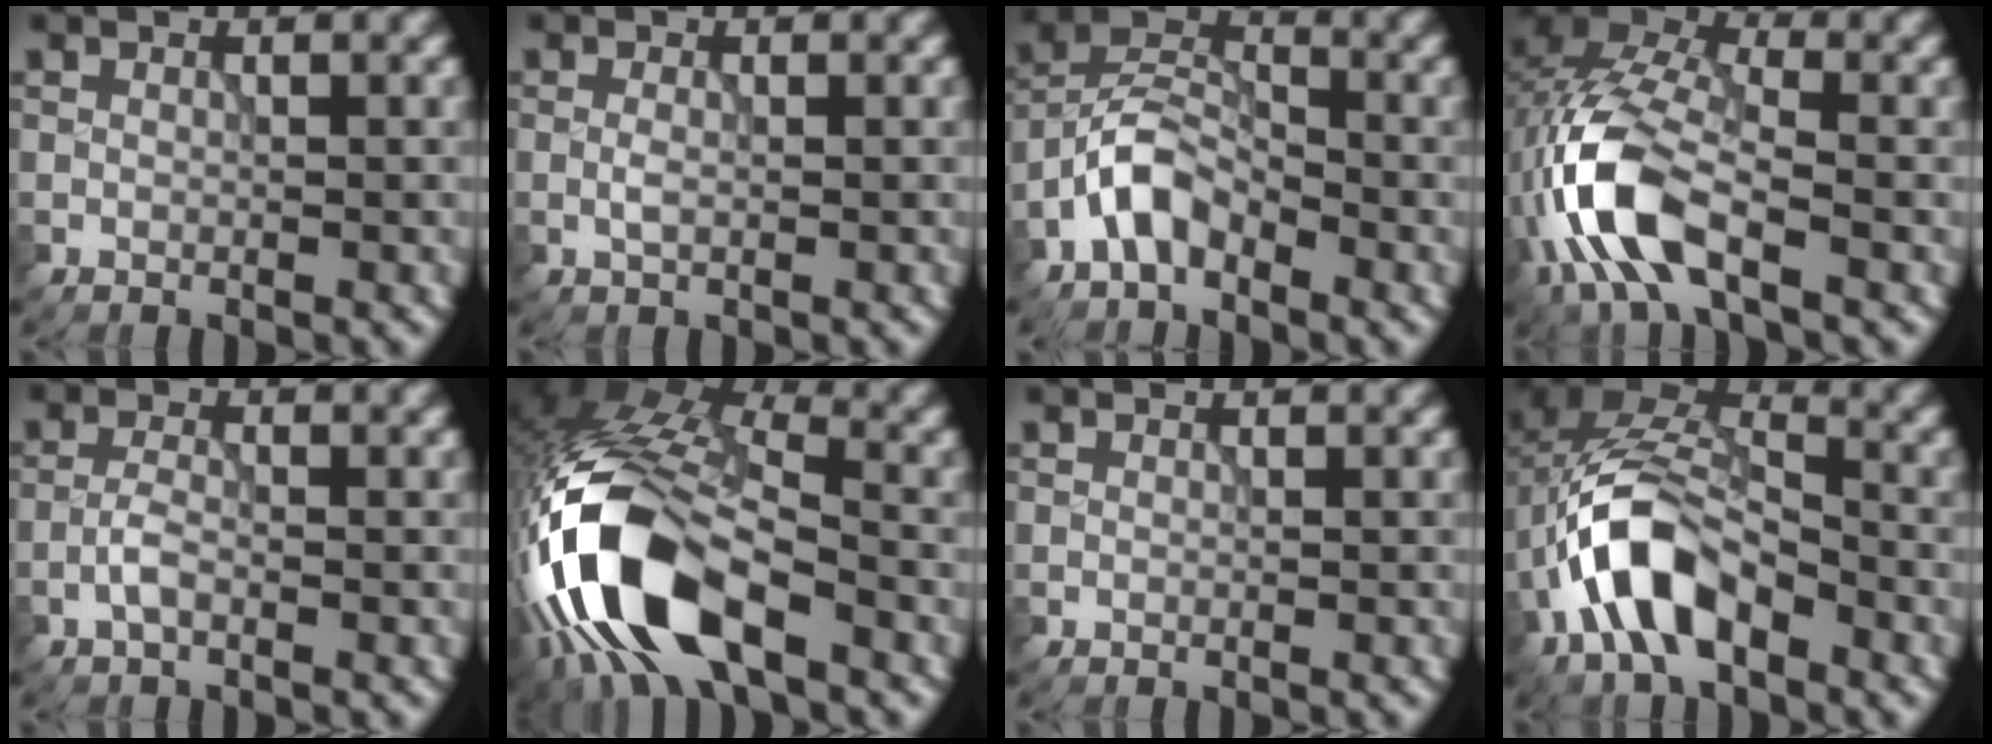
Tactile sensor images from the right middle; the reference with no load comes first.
{"total": 0.8, "force": [-0.1, 0.3, 0.8], "torque": [-0.018, 0.000, -0.005]}
{"total": 4.4, "force": [-2.7, 2.4, 2.6], "torque": [-0.045, 0.018, -0.062]}
{"total": 9.0, "force": [-3.2, 4.2, 7.3], "torque": [-0.166, 0.010, -0.074]}
{"total": 1.5, "force": [-0.8, 0.5, 1.2], "torque": [-0.026, 0.005, -0.022]}
{"total": 14.4, "force": [-5.7, 7.1, 11.1], "torque": [-0.221, -0.009, -0.110]}
{"total": 0.0}
{"total": 8.6, "force": [-3.2, 4.9, 6.3], "torque": [-0.115, 0.016, -0.069]}